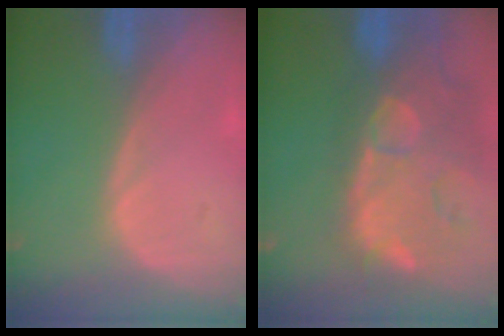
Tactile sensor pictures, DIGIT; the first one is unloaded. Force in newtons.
{"total": 14.6, "press": 11.8, "slide": 8.6}